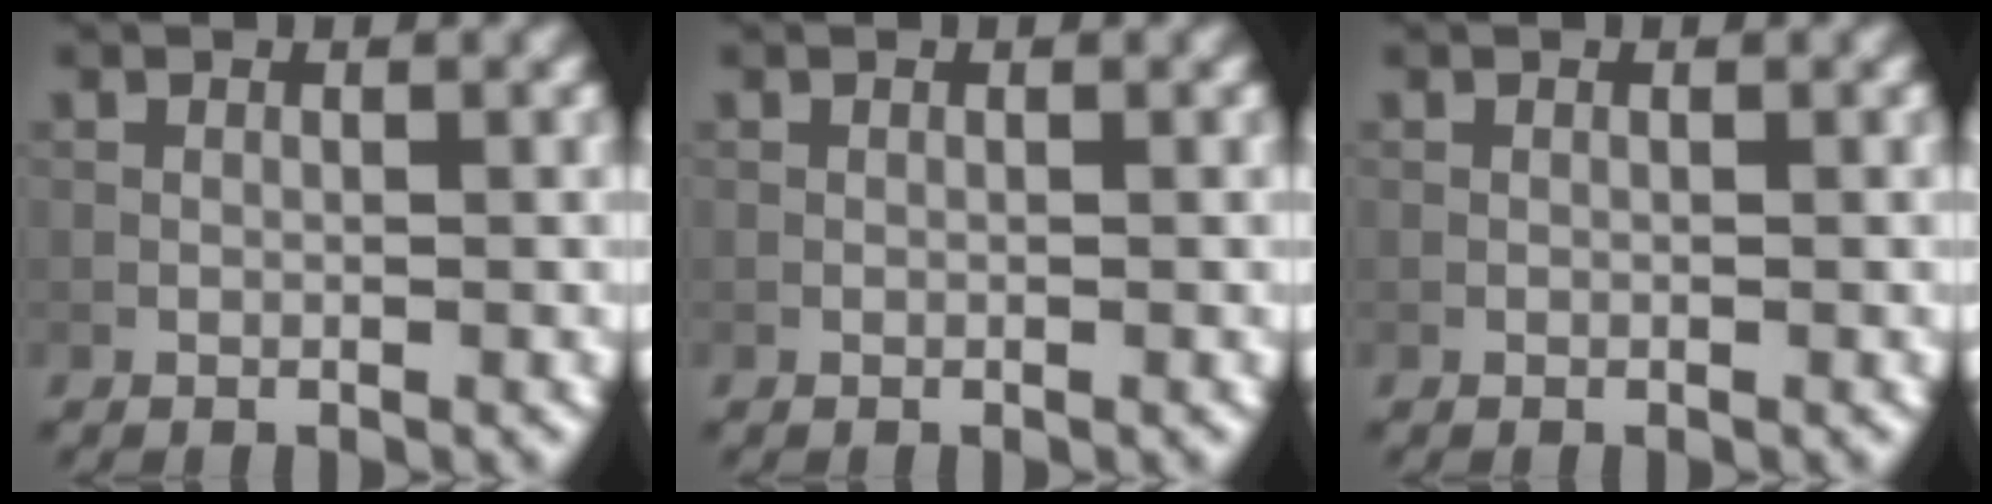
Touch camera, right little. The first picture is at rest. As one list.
[{"total": 0.0}, {"total": 0.0}]